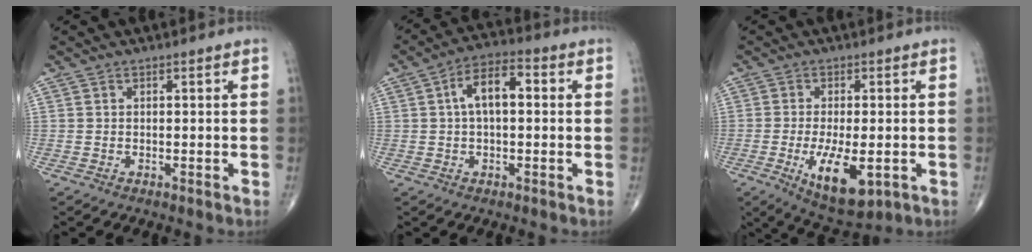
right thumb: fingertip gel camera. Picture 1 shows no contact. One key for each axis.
{"total": 8.4, "fx": 1.2, "fy": 4.2, "fz": 7.2, "tx": -0.120, "ty": 0.026, "tz": 0.011}
{"total": 11.0, "fx": -3.2, "fy": 4.6, "fz": 9.5, "tx": -0.154, "ty": -0.015, "tz": -0.041}